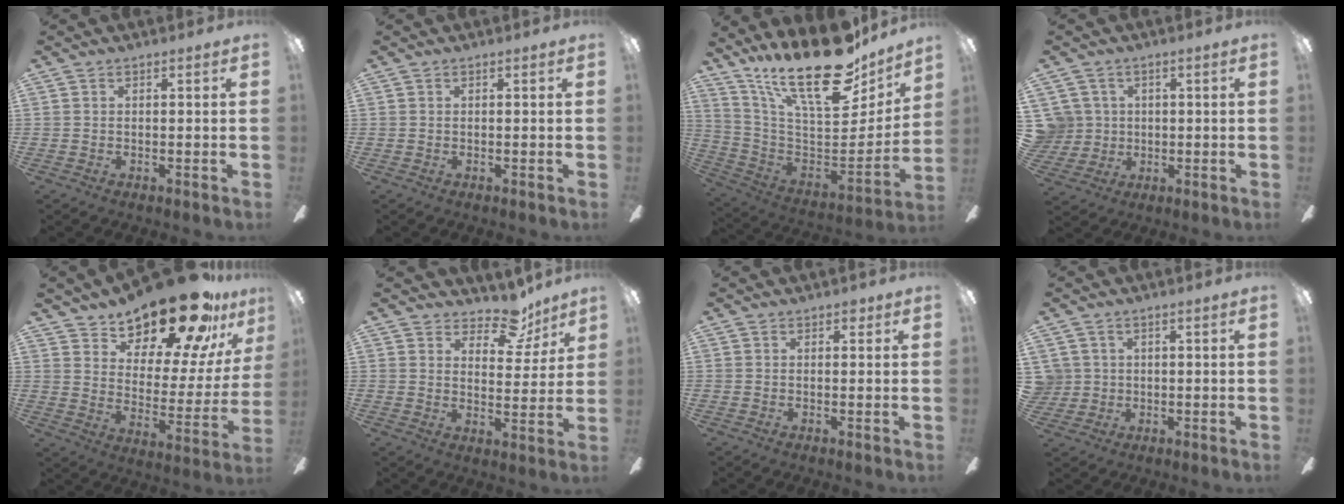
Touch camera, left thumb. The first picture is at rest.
{"total": 0.0}
{"total": 26.2, "force": [17.6, 9.5, 17.0], "torque": [-0.268, -0.122, 0.296]}
{"total": 7.0, "force": [1.5, 6.8, 0.7], "torque": [-0.038, 0.004, 0.033]}
{"total": 22.3, "force": [18.8, 6.8, 9.9], "torque": [-0.153, -0.138, 0.316]}
{"total": 10.4, "force": [8.0, 5.1, 4.3], "torque": [-0.058, -0.046, 0.142]}
{"total": 1.4, "force": [0.8, 0.9, 0.6], "torque": [-0.004, 0.000, 0.012]}
{"total": 3.9, "force": [0.9, 3.8, 0.3], "torque": [-0.010, 0.009, 0.018]}